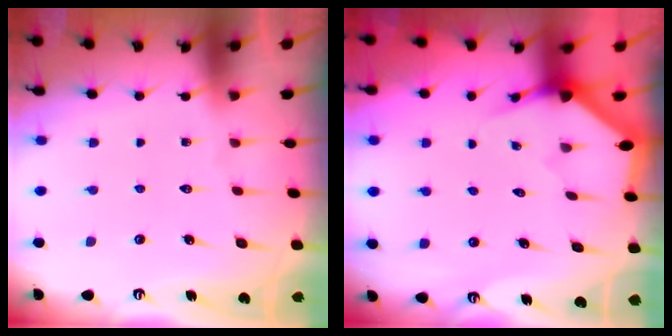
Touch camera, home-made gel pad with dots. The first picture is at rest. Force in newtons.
{"total": 3.3, "press": 3.3, "slide": 0.2}